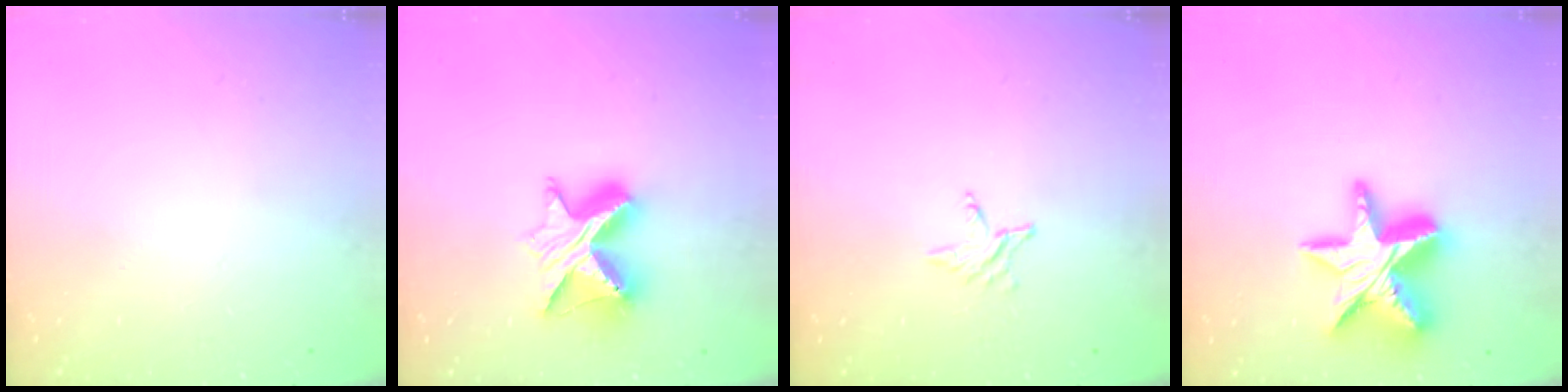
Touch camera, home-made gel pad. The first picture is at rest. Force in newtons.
{"total": 11.8, "press": 11.7, "slide": 1.1}
{"total": 2.8, "press": 2.8, "slide": 0.3}
{"total": 18.7, "press": 18.6, "slide": 1.8}